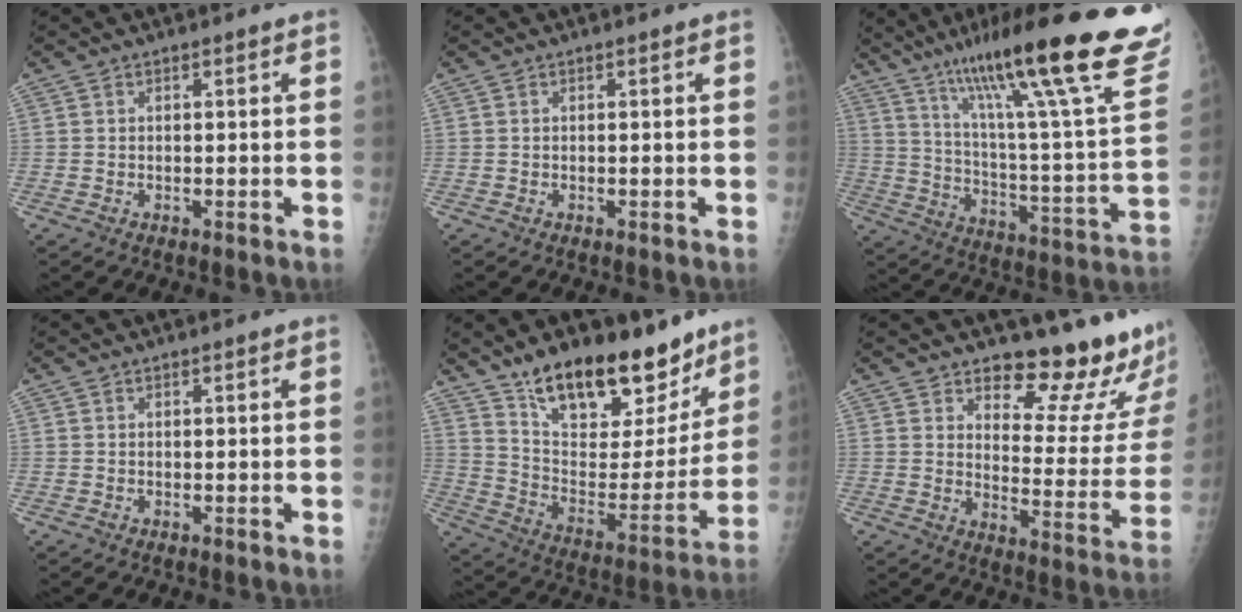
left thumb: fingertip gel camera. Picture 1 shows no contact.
{"total": 0.0}
{"total": 33.2, "force": [21.7, 4.7, 24.7], "torque": [-0.325, -0.064, 0.325]}
{"total": 0.0}
{"total": 24.8, "force": [17.8, 11.0, 13.2], "torque": [-0.153, -0.086, 0.288]}
{"total": 17.7, "force": [14.6, 5.6, 8.3], "torque": [-0.053, -0.138, 0.182]}